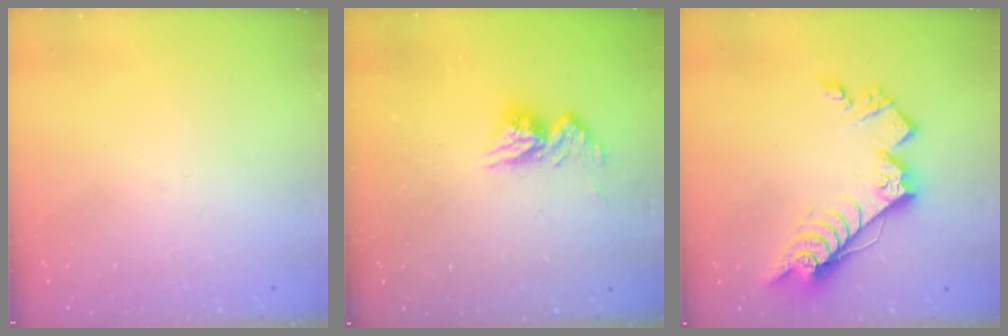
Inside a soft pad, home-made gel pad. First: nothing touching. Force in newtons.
{"total": 10.7, "press": 10.7, "slide": 1.0}
{"total": 16.7, "press": 16.7, "slide": 0.3}